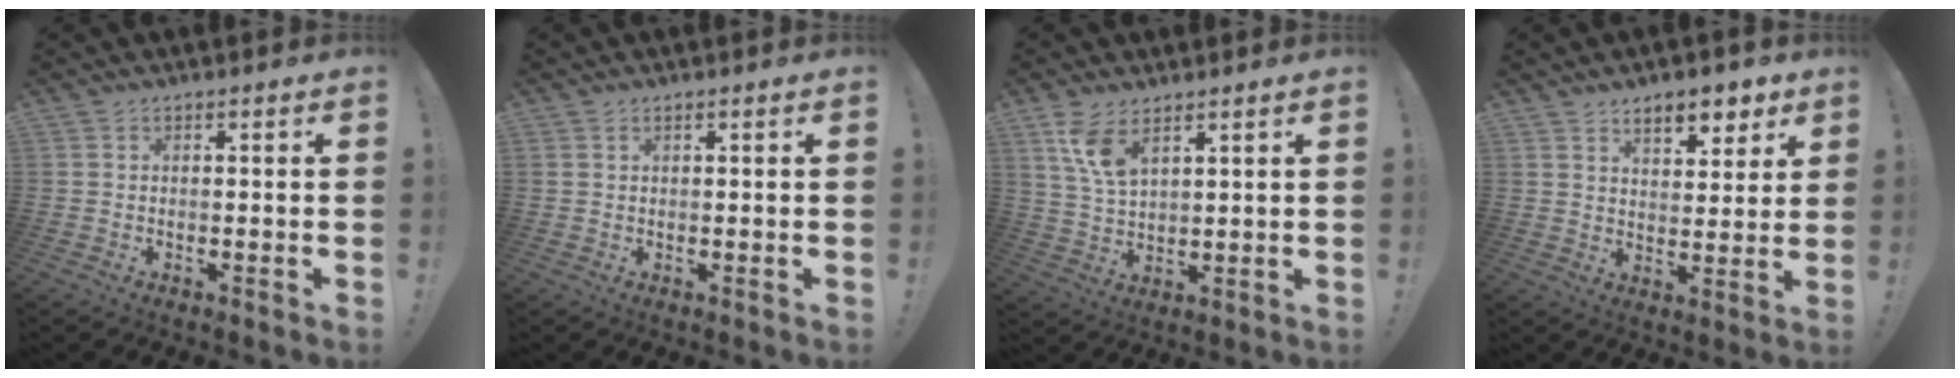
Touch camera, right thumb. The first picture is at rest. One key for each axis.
{"total": 0.8, "fx": 0.6, "fy": 0.5, "fz": 0.3, "tx": -0.013, "ty": 0.003, "tz": 0.014}
{"total": 8.0, "fx": 5.2, "fy": 3.4, "fz": 5.1, "tx": -0.095, "ty": -0.028, "tz": 0.094}
{"total": 7.9, "fx": 5.9, "fy": 3.6, "fz": 3.9, "tx": -0.043, "ty": -0.041, "tz": 0.103}